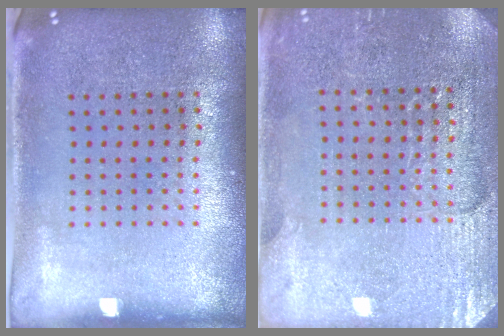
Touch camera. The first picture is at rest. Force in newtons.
{"total": 2.9, "press": 2.8, "slide": 0.3}